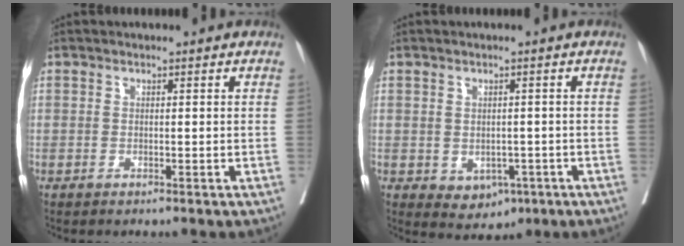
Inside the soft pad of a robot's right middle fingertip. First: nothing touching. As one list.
[{"total": 4.2, "force": [-1.4, 3.1, 2.5], "torque": [-0.028, -0.001, -0.005]}]